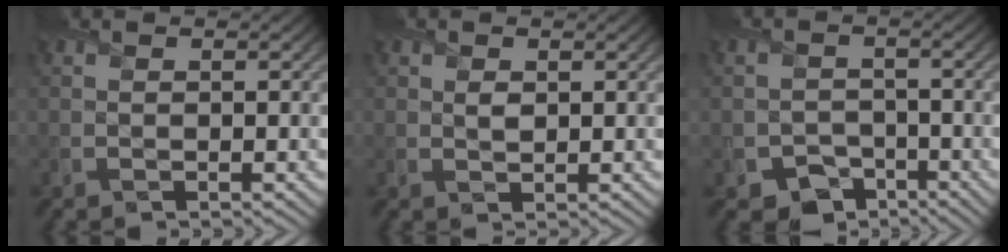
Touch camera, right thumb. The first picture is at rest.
{"total": 1.2, "force": [0.4, 0.8, 0.7], "torque": [-0.015, -0.003, 0.011]}
{"total": 4.5, "force": [-3.1, 3.1, 1.2], "torque": [-0.017, -0.007, -0.054]}